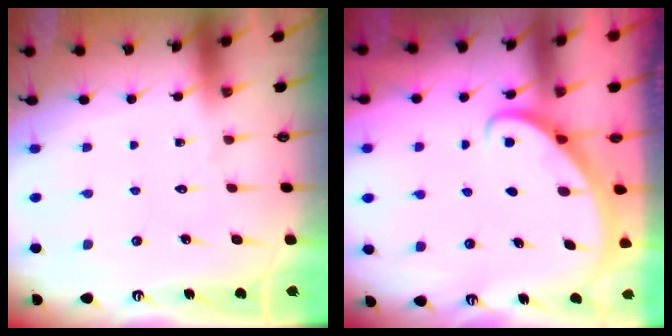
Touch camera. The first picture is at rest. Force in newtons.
{"total": 2.8, "press": 2.8, "slide": 0.2}